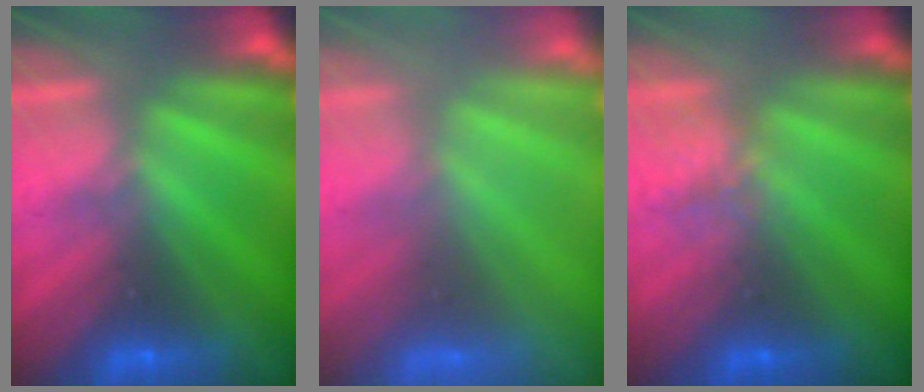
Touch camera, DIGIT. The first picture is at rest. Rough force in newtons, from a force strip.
{"total": 7.8}
{"total": 2.5}